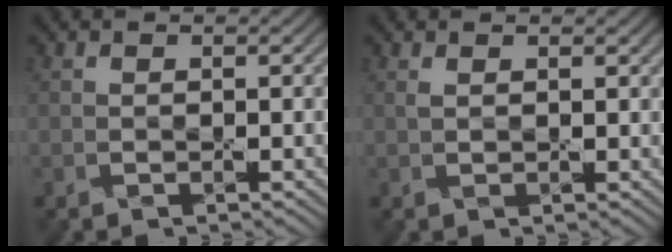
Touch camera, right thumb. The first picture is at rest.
{"total": 1.1, "force": [0.7, 0.4, 0.7], "torque": [-0.020, -0.001, 0.015]}